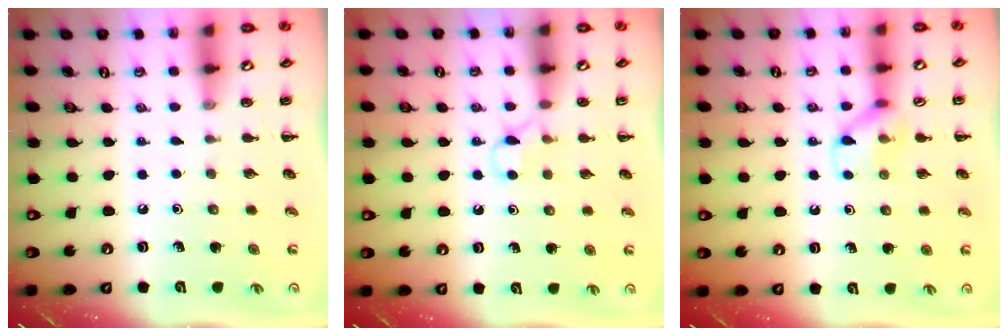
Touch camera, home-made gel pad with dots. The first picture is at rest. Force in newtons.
{"total": 4.9, "press": 4.7, "slide": 1.5}
{"total": 8.6, "press": 8.6, "slide": 0.6}